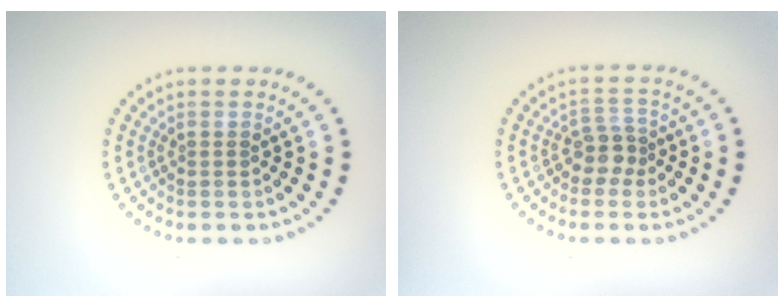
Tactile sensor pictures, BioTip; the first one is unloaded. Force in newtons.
{"total": 2.3, "press": 1.8, "slide": 1.3}